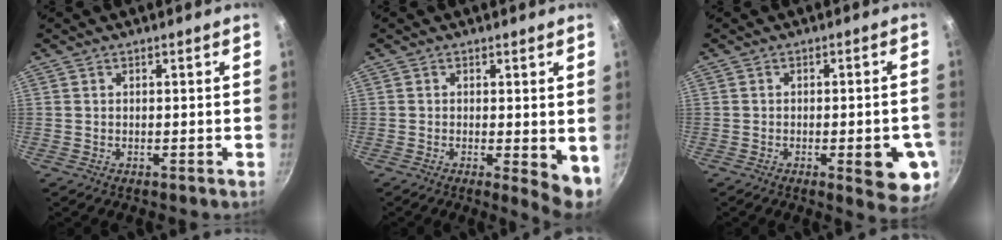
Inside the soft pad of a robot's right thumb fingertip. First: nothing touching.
{"total": 5.6, "force": [-0.3, 1.9, 5.3], "torque": [-0.062, -0.011, -0.003]}
{"total": 9.6, "force": [-2.8, 2.9, 8.7], "torque": [-0.084, 0.007, -0.032]}